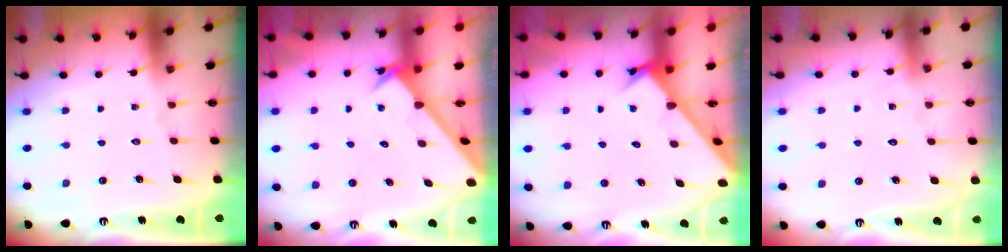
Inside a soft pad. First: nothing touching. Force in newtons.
{"total": 2.2, "press": 2.2, "slide": 0.2}
{"total": 2.7, "press": 2.7, "slide": 0.3}
{"total": 4.8, "press": 4.8, "slide": 0.4}